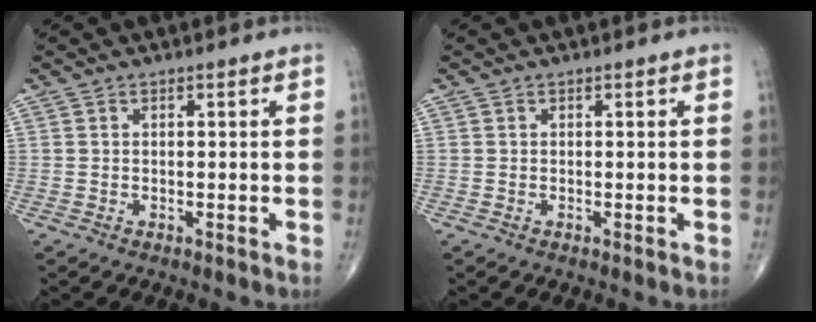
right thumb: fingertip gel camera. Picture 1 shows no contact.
{"total": 0.0}